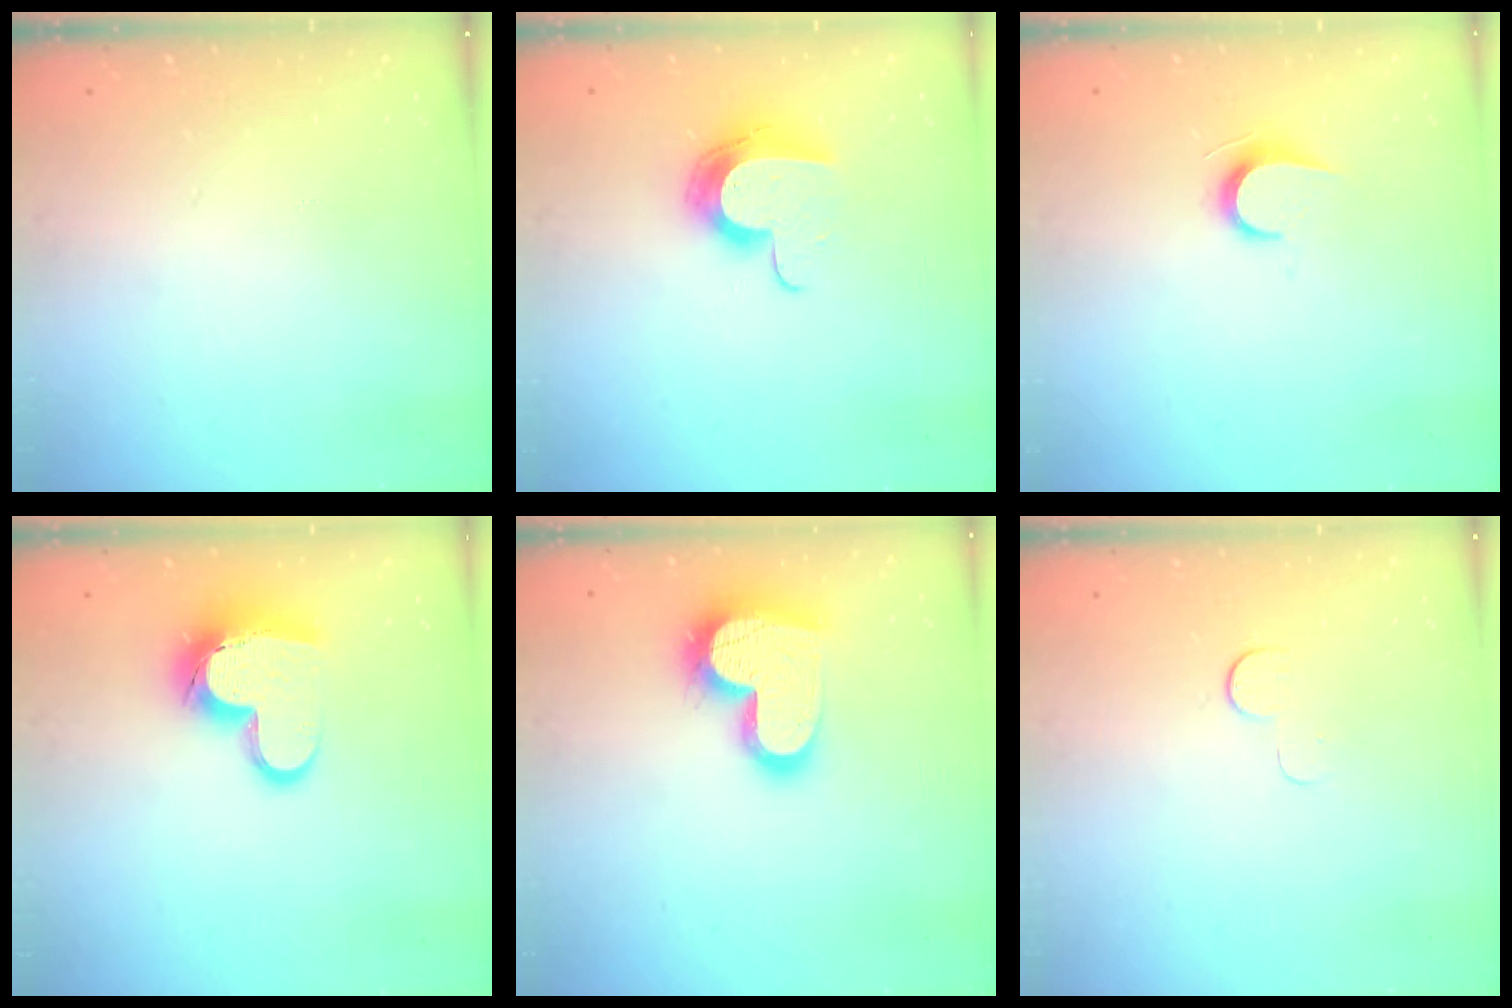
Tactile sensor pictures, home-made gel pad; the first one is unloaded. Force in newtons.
{"total": 12.1, "press": 12.1, "slide": 0.6}
{"total": 6.1, "press": 6.0, "slide": 0.6}
{"total": 15.0, "press": 14.9, "slide": 1.2}
{"total": 19.3, "press": 19.2, "slide": 1.5}
{"total": 5.1, "press": 5.1, "slide": 0.5}